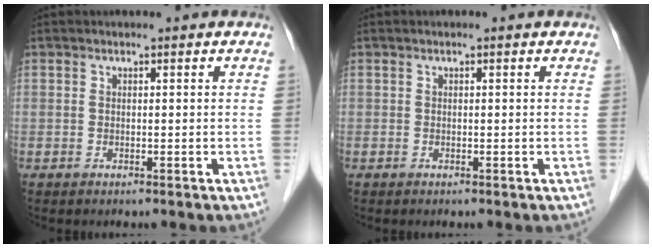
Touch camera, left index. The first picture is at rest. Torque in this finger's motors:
{"motor_torque": [0.00, 0.00, 0.00, 0.00]}